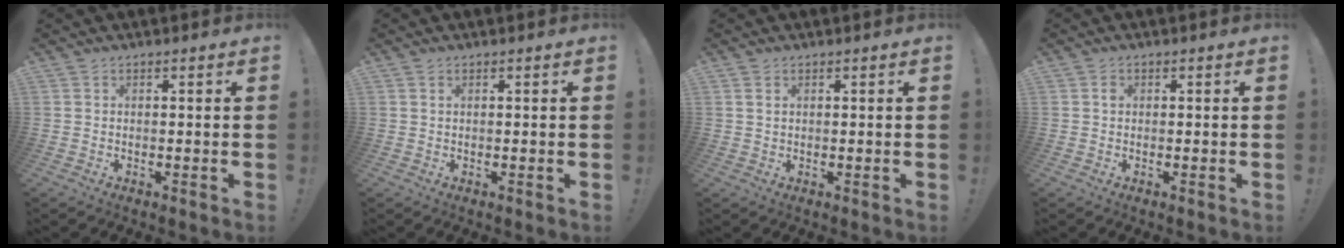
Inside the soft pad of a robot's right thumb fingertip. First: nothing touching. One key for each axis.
{"total": 0.6, "fx": 0.3, "fy": 0.3, "fz": 0.4, "tx": -0.008, "ty": 0.001, "tz": 0.005}
{"total": 1.3, "fx": 0.6, "fy": 0.7, "fz": 0.8, "tx": -0.015, "ty": 0.001, "tz": 0.011}
{"total": 0.6, "fx": 0.0, "fy": 0.6, "fz": 0.3, "tx": -0.005, "ty": 0.004, "tz": -0.001}